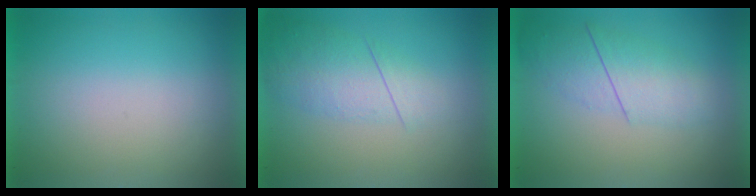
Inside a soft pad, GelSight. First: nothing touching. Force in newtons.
{"total": 2.8}
{"total": 2.4}